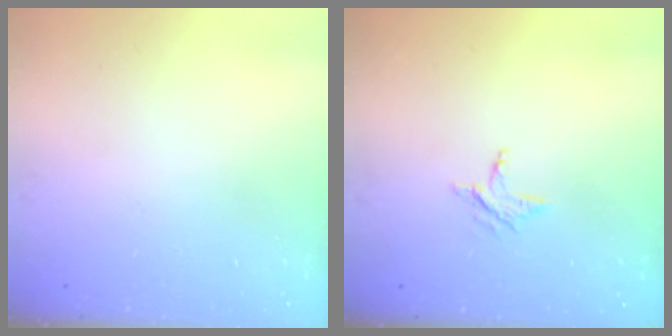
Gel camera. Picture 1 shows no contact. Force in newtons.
{"total": 2.5, "press": 2.5, "slide": 0.3}